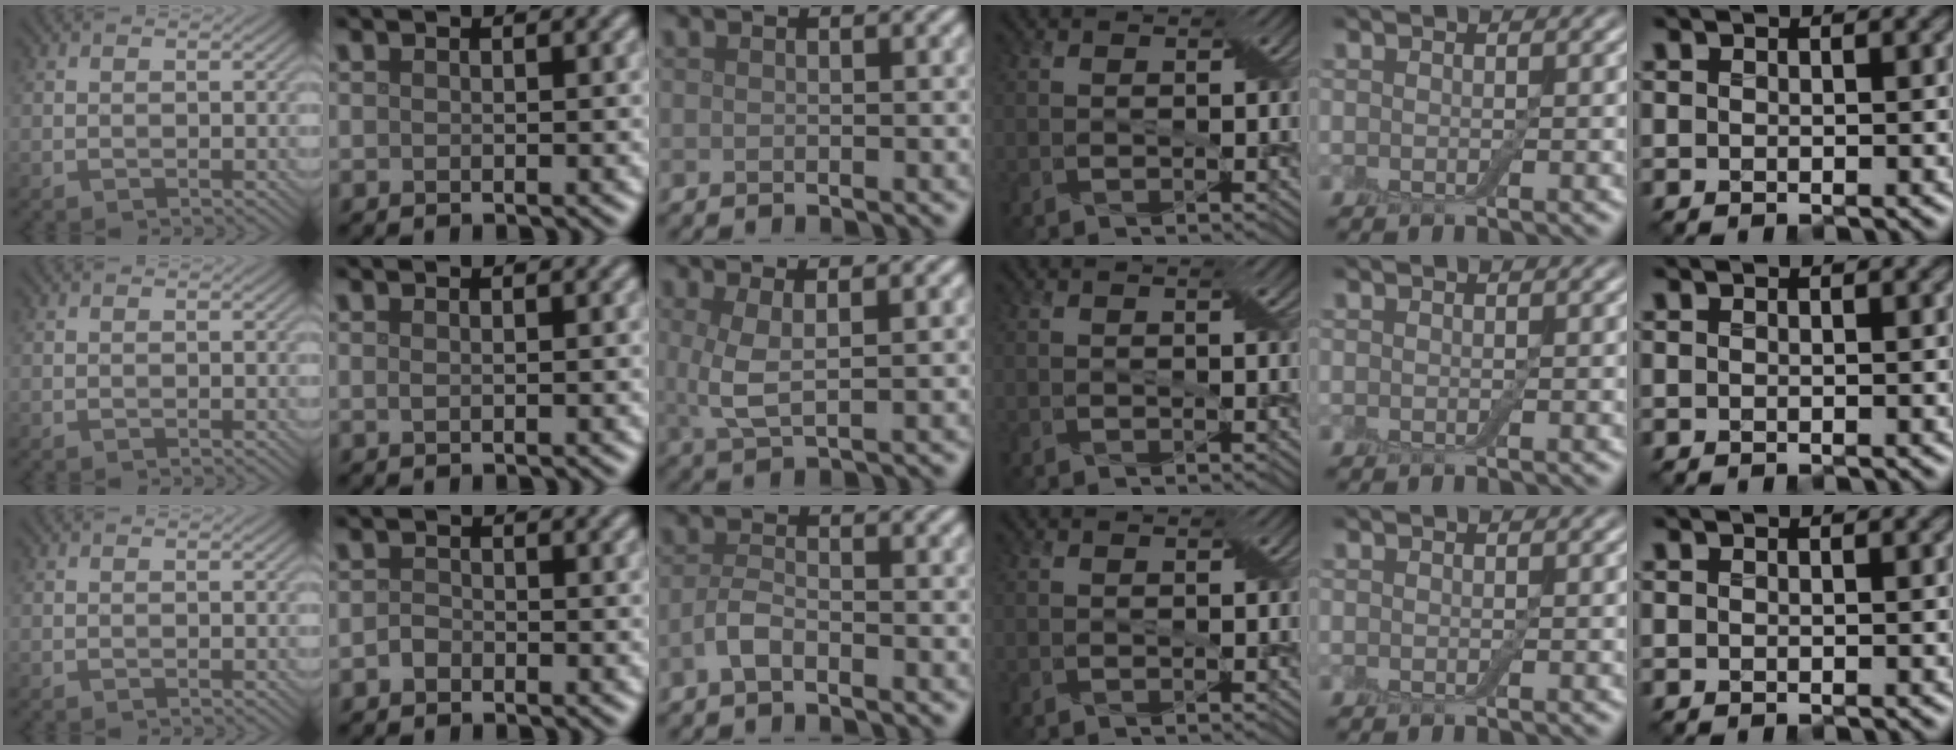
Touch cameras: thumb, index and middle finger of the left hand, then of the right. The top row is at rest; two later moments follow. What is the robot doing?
{"motion": "extract", "object": "drawer"}